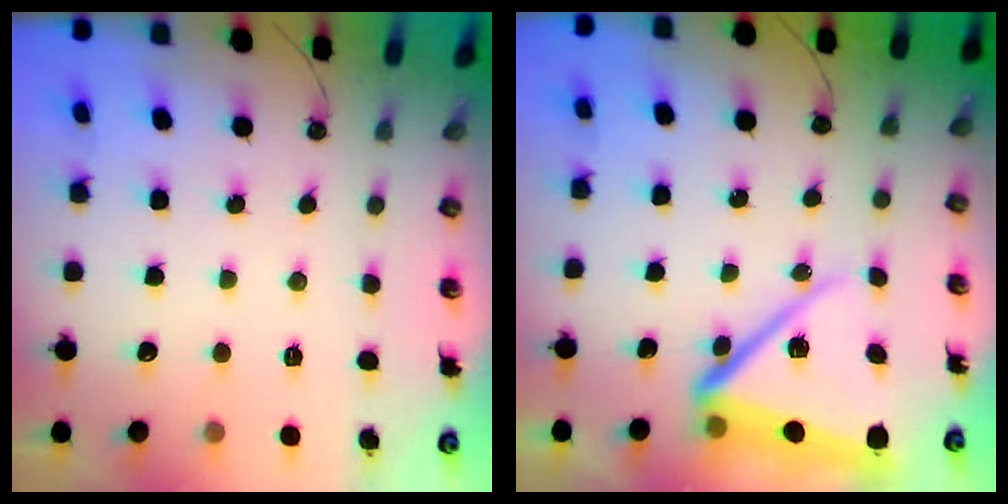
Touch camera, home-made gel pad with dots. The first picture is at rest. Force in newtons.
{"total": 14.1, "press": 13.9, "slide": 2.1}